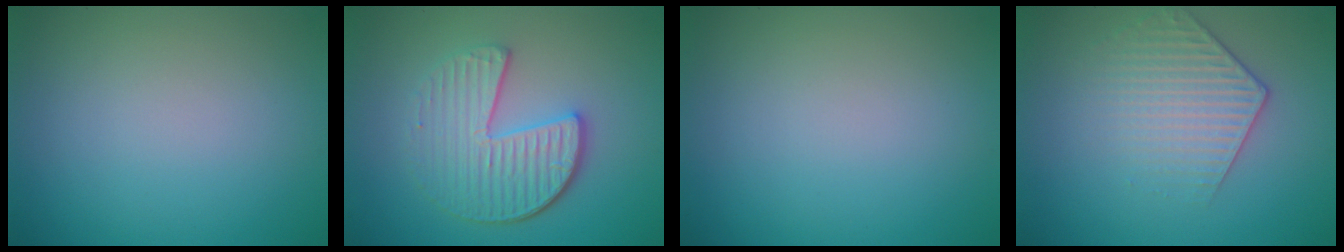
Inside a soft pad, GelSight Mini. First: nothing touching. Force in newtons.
{"total": 5.0, "press": 4.0, "slide": 3.1}
{"total": 0.0}
{"total": 3.1, "press": 3.0, "slide": 0.9}